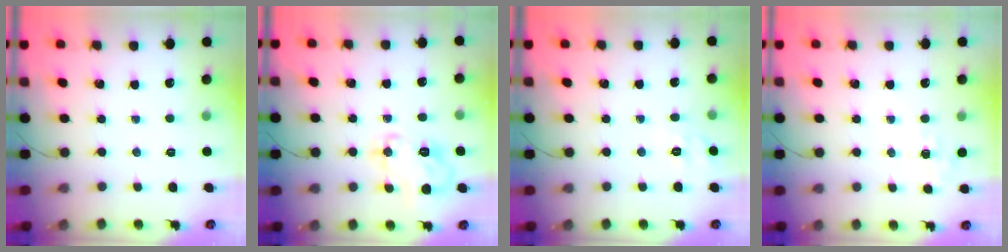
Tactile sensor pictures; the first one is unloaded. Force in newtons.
{"total": 12.2, "press": 12.1, "slide": 0.8}
{"total": 1.5, "press": 0.0, "slide": 1.5}
{"total": 1.7, "press": 0.9, "slide": 1.4}